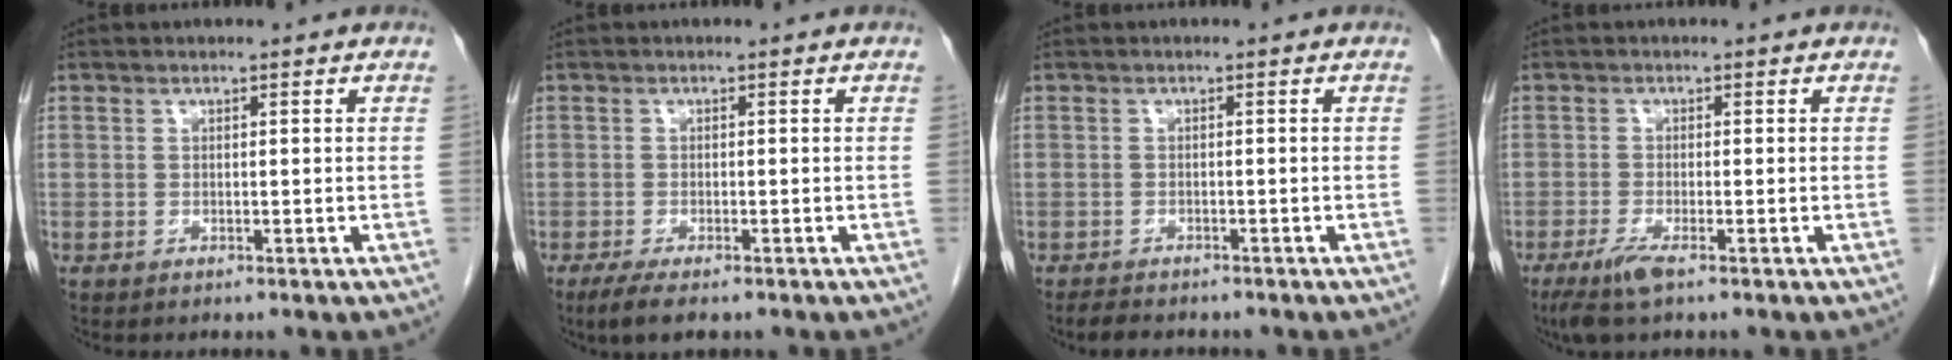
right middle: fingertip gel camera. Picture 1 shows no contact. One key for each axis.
{"total": 4.4, "fx": -3.1, "fy": 1.1, "fz": 2.9, "tx": -0.052, "ty": -0.010, "tz": -0.047}
{"total": 4.1, "fx": -3.6, "fy": 1.2, "fz": 1.6, "tx": -0.034, "ty": -0.010, "tz": -0.051}
{"total": 3.9, "fx": -2.5, "fy": 0.4, "fz": 3.0, "tx": -0.066, "ty": -0.012, "tz": -0.048}